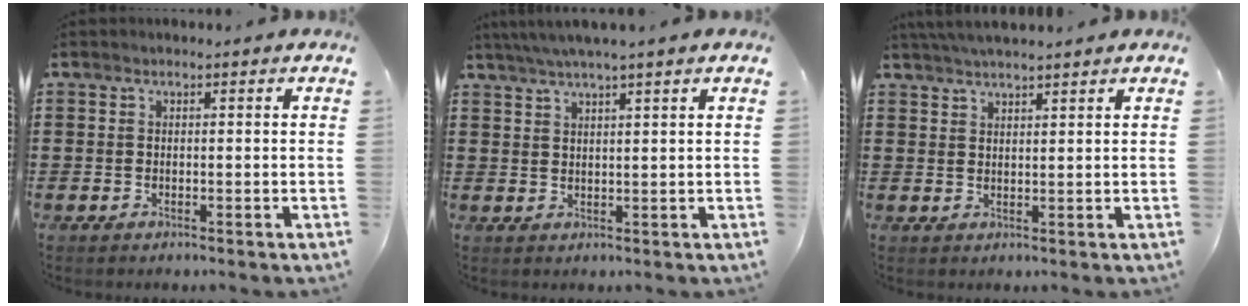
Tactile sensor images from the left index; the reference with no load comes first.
{"total": 2.8, "force": [2.2, -0.6, 1.5], "torque": [-0.033, 0.000, 0.039]}
{"total": 2.7, "force": [2.6, -0.2, 0.6], "torque": [-0.019, -0.001, 0.049]}